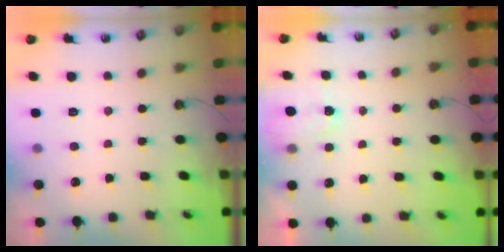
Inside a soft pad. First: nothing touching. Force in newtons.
{"total": 2.4, "press": 2.4, "slide": 0.3}